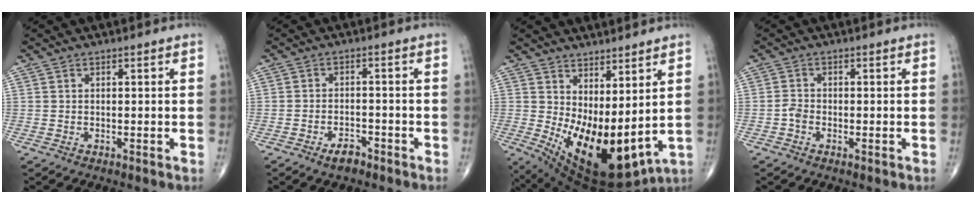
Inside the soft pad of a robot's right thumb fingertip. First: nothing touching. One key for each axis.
{"total": 3.5, "fx": -2.5, "fy": 1.7, "fz": 1.8, "tx": -0.027, "ty": 0.015, "tz": -0.041}
{"total": 16.9, "fx": 1.9, "fy": 7.3, "fz": 15.1, "tx": -0.249, "ty": -0.046, "tz": 0.059}
{"total": 1.7, "fx": -0.7, "fy": 1.1, "fz": 1.1, "tx": -0.024, "ty": 0.006, "tz": -0.020}